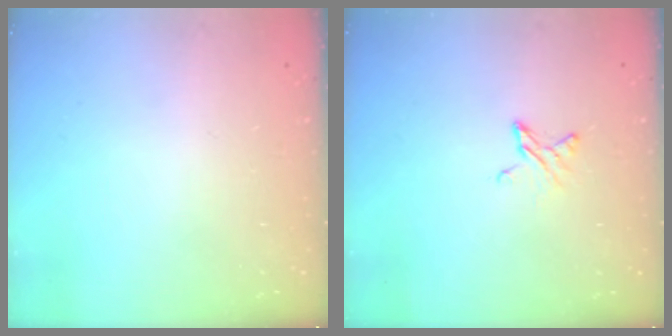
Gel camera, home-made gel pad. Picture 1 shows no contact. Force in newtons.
{"total": 3.3, "press": 3.3, "slide": 0.2}